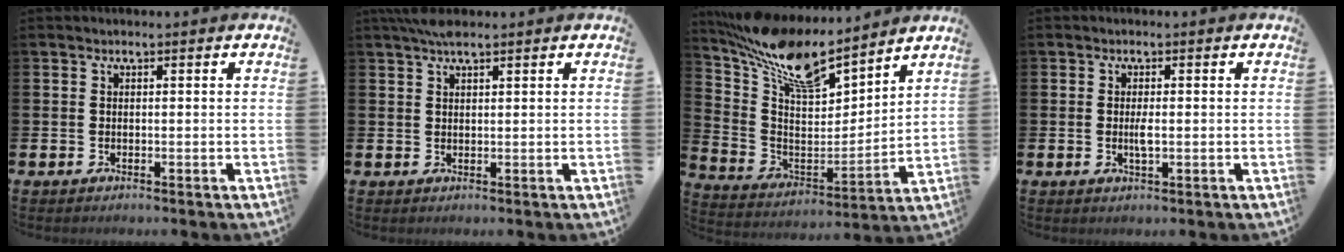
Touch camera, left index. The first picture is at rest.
{"total": 3.0, "force": [2.5, 0.8, 1.5], "torque": [-0.027, -0.003, 0.043]}
{"total": 13.5, "force": [11.5, 3.7, 6.1], "torque": [-0.154, -0.063, 0.204]}
{"total": 1.7, "force": [-0.1, 0.4, 1.6], "torque": [-0.035, 0.001, -0.002]}